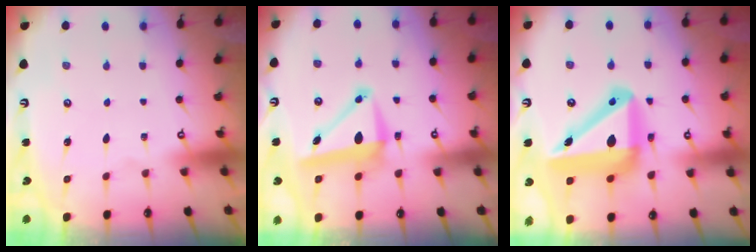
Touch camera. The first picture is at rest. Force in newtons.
{"total": 8.8, "press": 8.5, "slide": 1.9}
{"total": 19.0, "press": 18.7, "slide": 3.8}